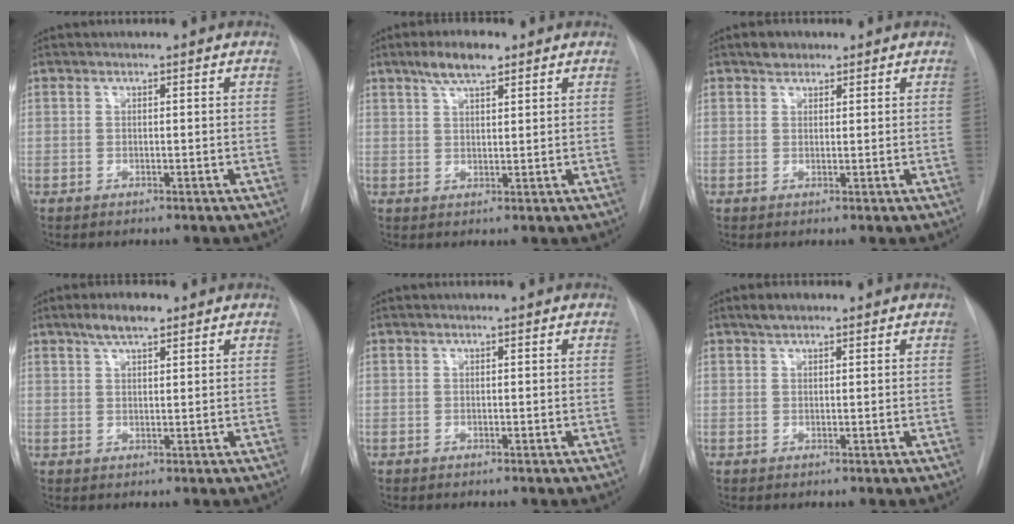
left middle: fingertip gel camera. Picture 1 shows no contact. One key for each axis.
{"total": 5.1, "fx": 3.5, "fy": 1.4, "fz": 3.5, "tx": -0.068, "ty": 0.011, "tz": 0.060}
{"total": 2.1, "fx": 1.5, "fy": 1.3, "fz": 0.6, "tx": -0.010, "ty": 0.005, "tz": 0.022}
{"total": 4.0, "fx": 2.8, "fy": 1.1, "fz": 2.7, "tx": -0.052, "ty": 0.008, "tz": 0.048}
{"total": 0.0}
{"total": 1.9, "fx": 1.4, "fy": 0.8, "fz": 0.9, "tx": -0.019, "ty": 0.008, "tz": 0.024}